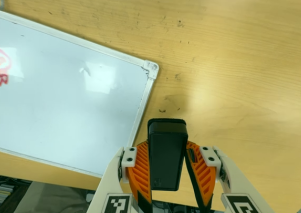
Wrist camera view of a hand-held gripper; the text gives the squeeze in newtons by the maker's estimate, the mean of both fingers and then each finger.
{"total": 5.1, "left": 3.7, "right": 6.4}